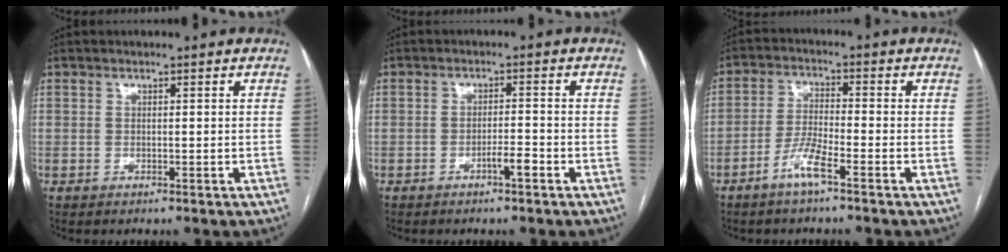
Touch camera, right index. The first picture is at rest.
{"total": 2.6, "force": [-1.6, 0.1, 2.0], "torque": [-0.031, 0.001, -0.027]}
{"total": 5.2, "force": [-3.3, 0.6, 4.0], "torque": [-0.084, -0.001, -0.069]}